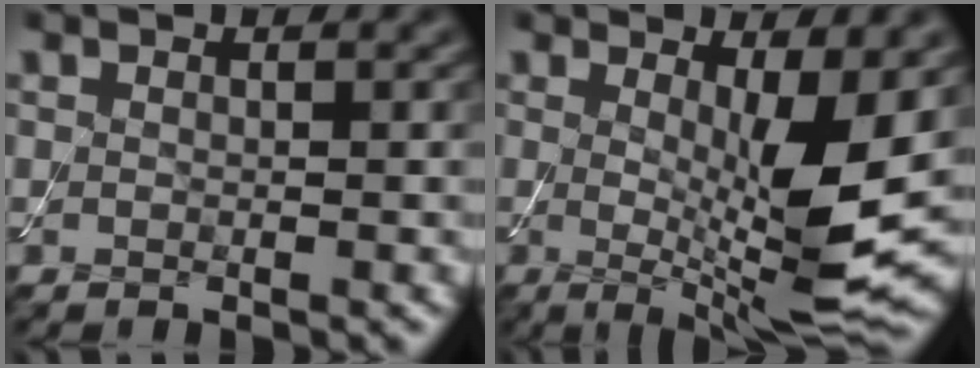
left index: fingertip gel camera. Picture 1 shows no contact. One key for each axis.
{"total": 8.4, "fx": 0.4, "fy": 2.0, "fz": 8.2, "tx": -0.121, "ty": -0.023, "tz": 0.013}